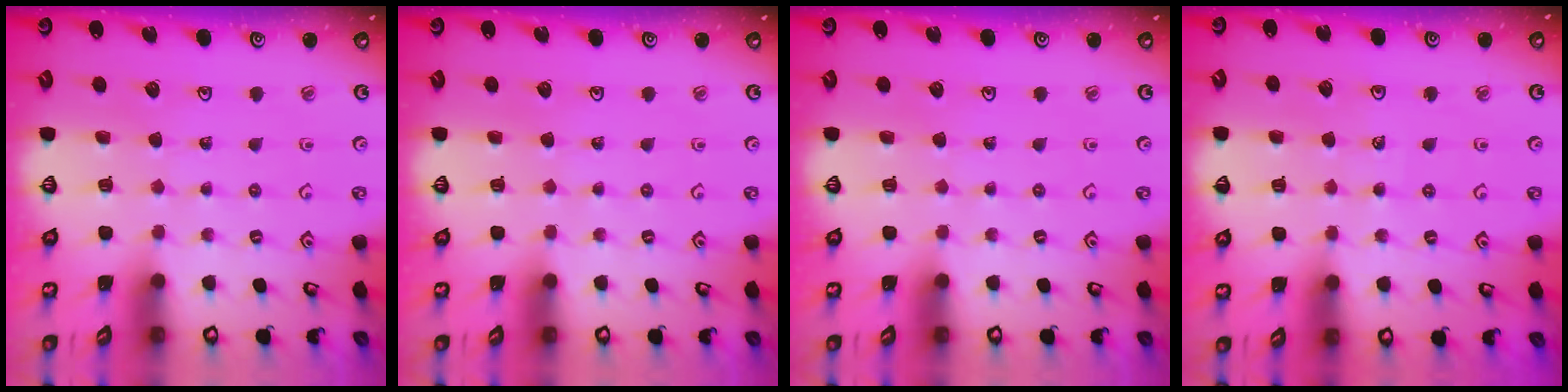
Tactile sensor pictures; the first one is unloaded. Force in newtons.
{"total": 0.0}
{"total": 0.0}
{"total": 4.5, "press": 4.5, "slide": 0.7}